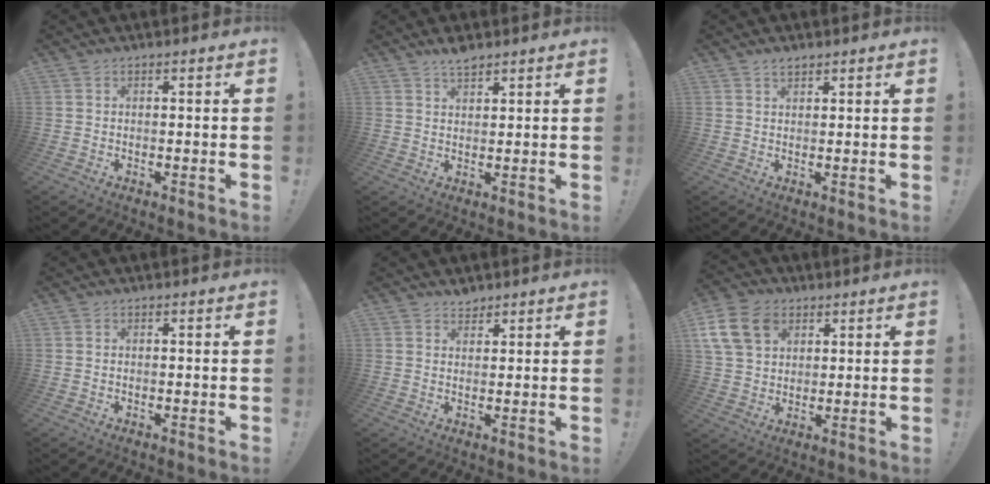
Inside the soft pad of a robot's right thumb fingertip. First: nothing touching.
{"total": 3.9, "force": [3.3, 1.0, 1.8], "torque": [-0.026, -0.023, 0.057]}
{"total": 1.9, "force": [1.6, 0.8, 0.8], "torque": [-0.003, -0.011, 0.027]}
{"total": 0.0}
{"total": 2.7, "force": [2.5, 0.9, 0.3], "torque": [0.012, -0.021, 0.043]}
{"total": 13.5, "force": [5.8, 9.9, 7.1], "torque": [-0.130, -0.024, 0.117]}